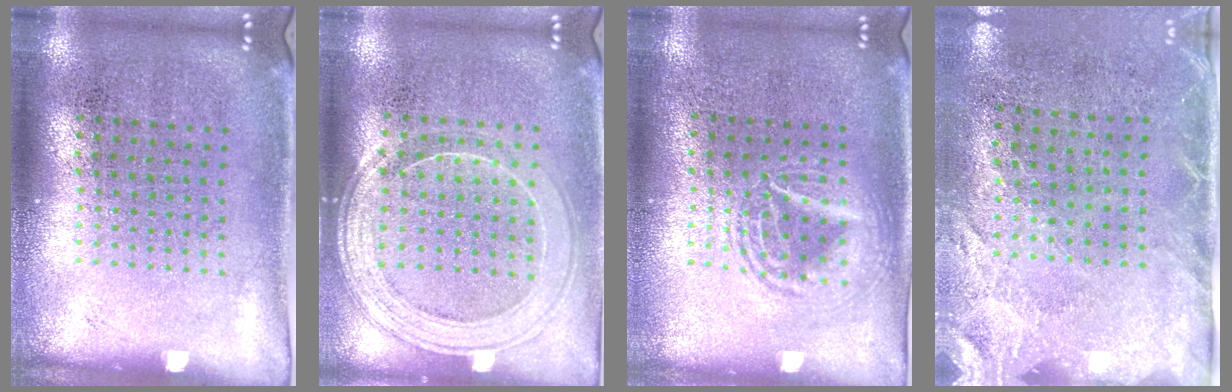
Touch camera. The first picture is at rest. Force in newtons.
{"total": 1.6, "press": 1.5, "slide": 0.6}
{"total": 1.6, "press": 1.6, "slide": 0.2}
{"total": 2.6, "press": 2.0, "slide": 1.6}